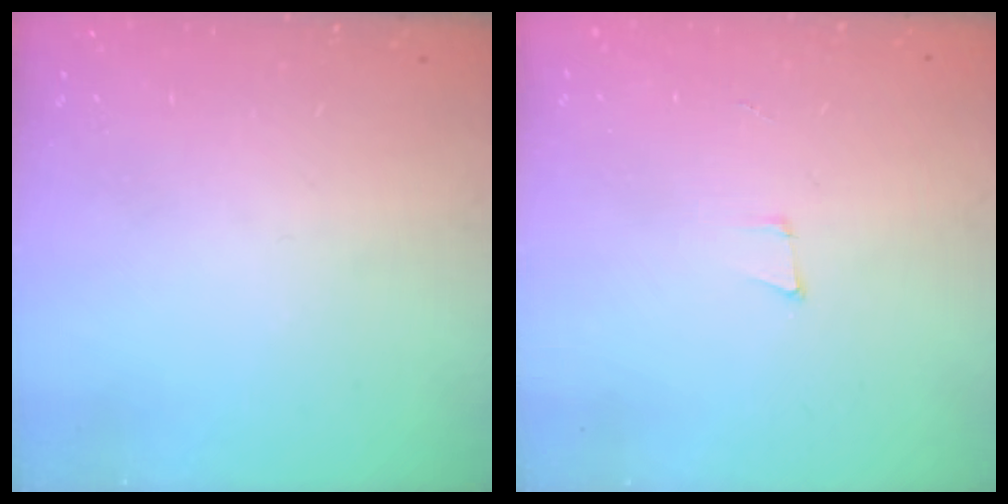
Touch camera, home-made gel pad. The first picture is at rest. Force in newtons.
{"total": 3.6, "press": 2.5, "slide": 2.7}